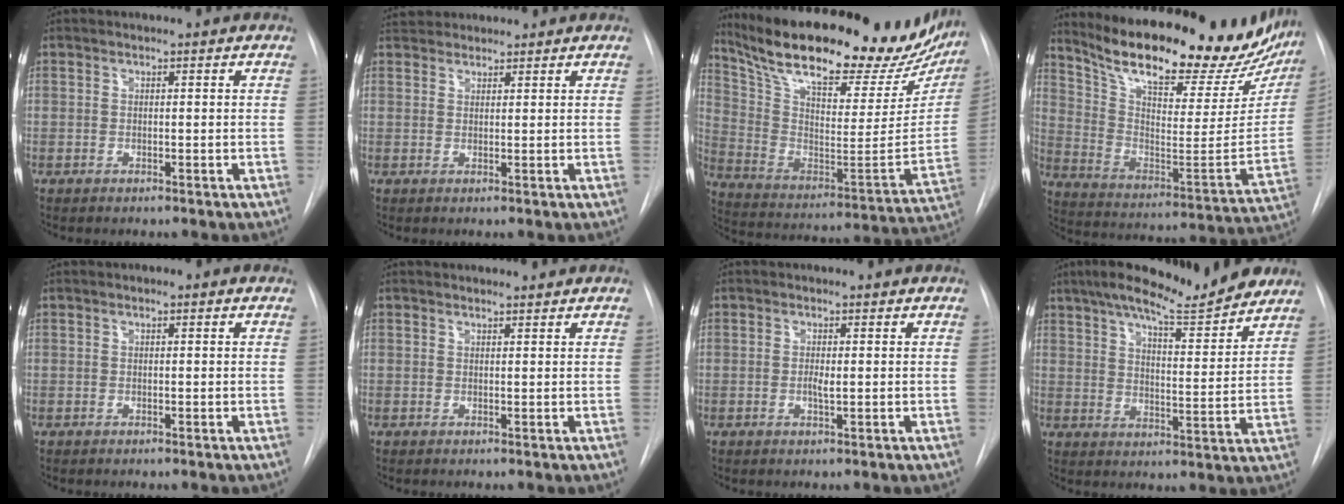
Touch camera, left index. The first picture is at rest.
{"total": 4.1, "force": [3.9, 1.3, 0.5], "torque": [-0.010, 0.032, 0.068]}
{"total": 34.0, "force": [27.4, 9.5, 17.8], "torque": [-0.298, -0.034, 0.386]}
{"total": 30.5, "force": [25.2, 7.8, 15.2], "torque": [-0.242, -0.054, 0.348]}
{"total": 0.8, "force": [0.3, 0.3, 0.7], "torque": [-0.013, 0.001, 0.002]}
{"total": 2.2, "force": [2.2, 0.2, 0.3], "torque": [-0.008, 0.007, 0.028]}
{"total": 1.4, "force": [-0.1, 0.4, 1.3], "torque": [-0.028, -0.003, 0.000]}
{"total": 17.7, "force": [15.0, 2.4, 9.2], "torque": [-0.147, -0.003, 0.215]}